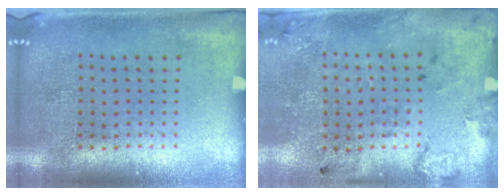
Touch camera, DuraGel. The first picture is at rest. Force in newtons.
{"total": 2.2, "press": 1.4, "slide": 1.7}